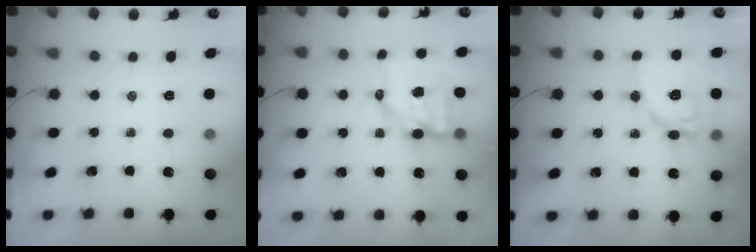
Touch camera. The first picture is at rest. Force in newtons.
{"total": 9.0, "press": 8.9, "slide": 1.1}
{"total": 14.0, "press": 13.9, "slide": 1.7}